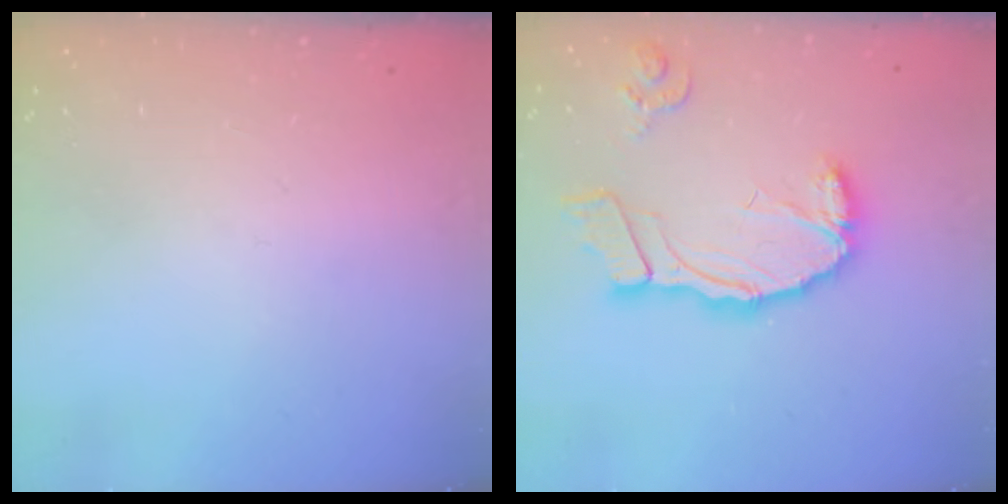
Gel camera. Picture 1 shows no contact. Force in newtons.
{"total": 15.5, "press": 15.4, "slide": 2.0}